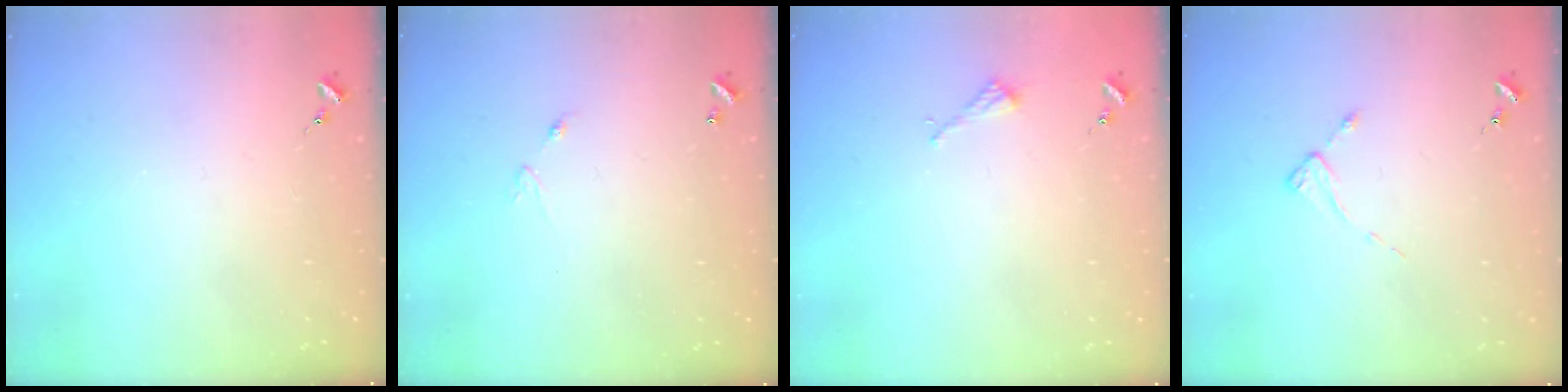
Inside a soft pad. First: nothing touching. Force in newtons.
{"total": 4.8, "press": 4.8, "slide": 0.3}
{"total": 2.2, "press": 2.2, "slide": 0.2}
{"total": 1.9, "press": 1.8, "slide": 0.3}